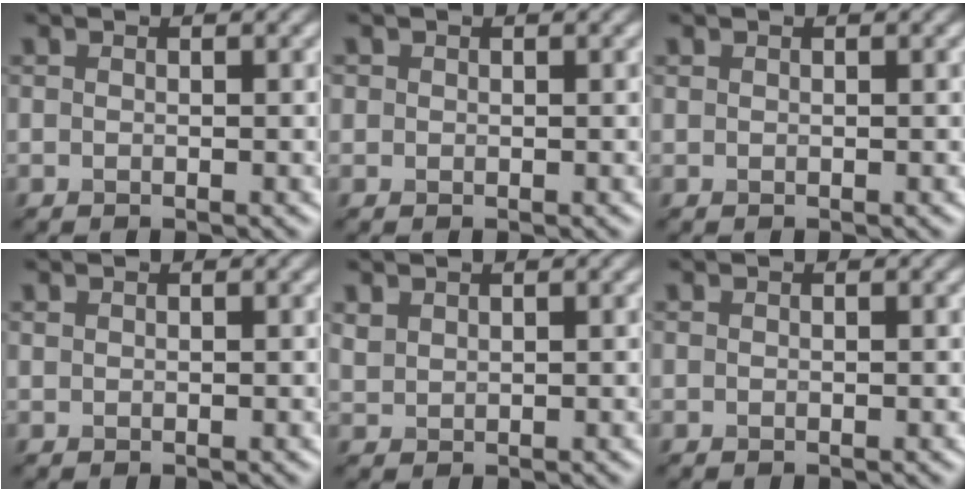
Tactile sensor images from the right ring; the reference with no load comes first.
{"total": 1.0, "force": [-0.2, -0.6, -0.8], "torque": [-0.002, -0.004, 0.012]}
{"total": 0.7, "force": [-0.1, -0.5, -0.5], "torque": [-0.003, -0.005, 0.004]}
{"total": 1.1, "force": [-0.2, -0.8, -0.8], "torque": [-0.003, -0.006, 0.014]}
{"total": 1.2, "force": [0.5, -0.5, -1.0], "torque": [-0.009, 0.001, 0.041]}
{"total": 0.0}